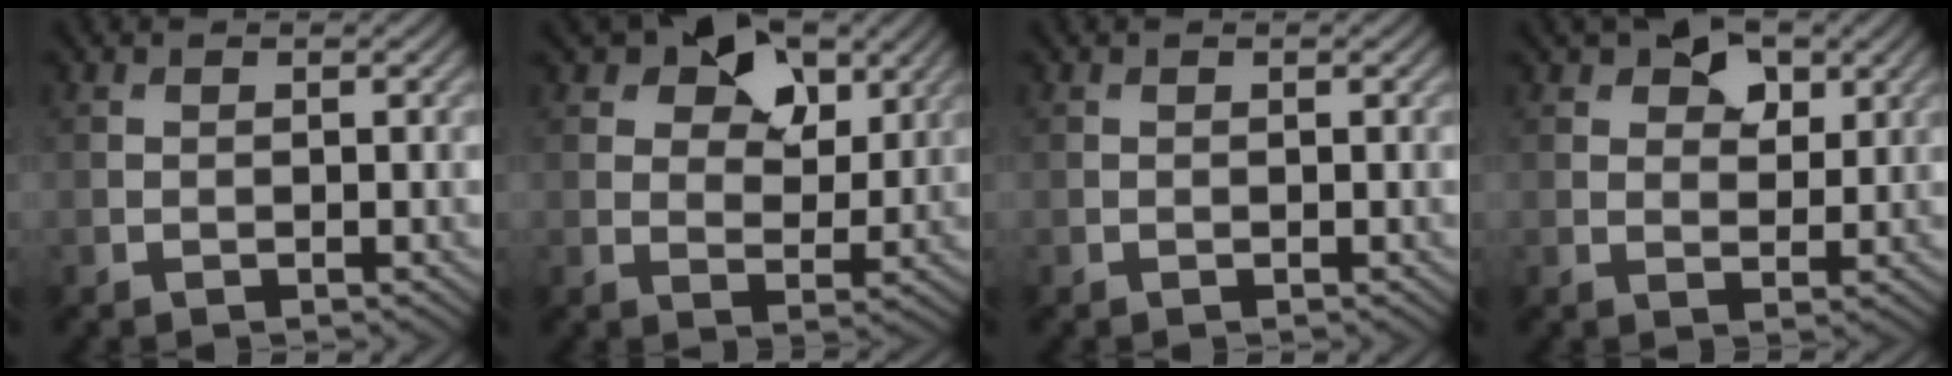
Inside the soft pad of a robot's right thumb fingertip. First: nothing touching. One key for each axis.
{"total": 8.7, "fx": 5.0, "fy": 5.1, "fz": 4.9, "tx": -0.074, "ty": -0.003, "tz": 0.075}
{"total": 0.0}
{"total": 5.0, "fx": 2.9, "fy": 2.9, "fz": 2.8, "tx": -0.038, "ty": -0.003, "tz": 0.048}